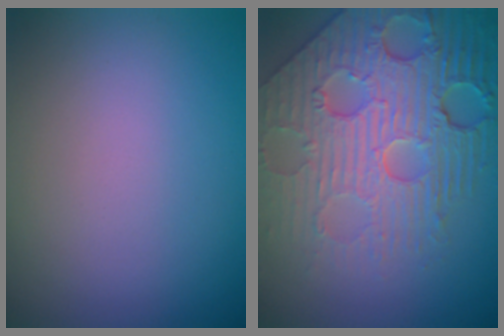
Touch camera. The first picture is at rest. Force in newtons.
{"total": 8.6, "press": 6.0, "slide": 6.1}